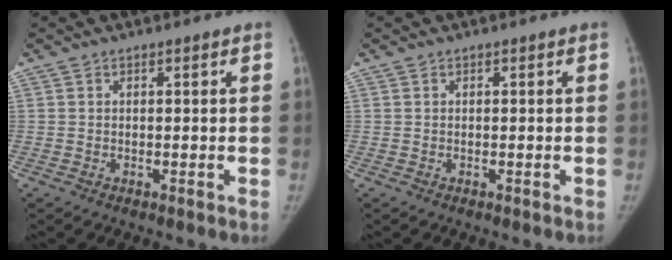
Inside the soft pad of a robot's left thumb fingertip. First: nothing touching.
{"total": 0.0}